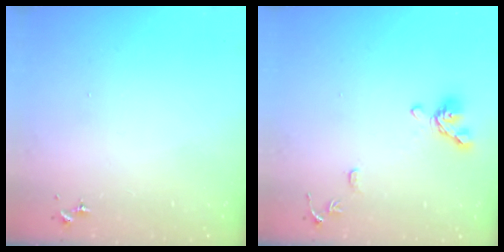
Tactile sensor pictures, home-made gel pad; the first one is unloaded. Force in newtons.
{"total": 10.3, "press": 10.2, "slide": 1.5}